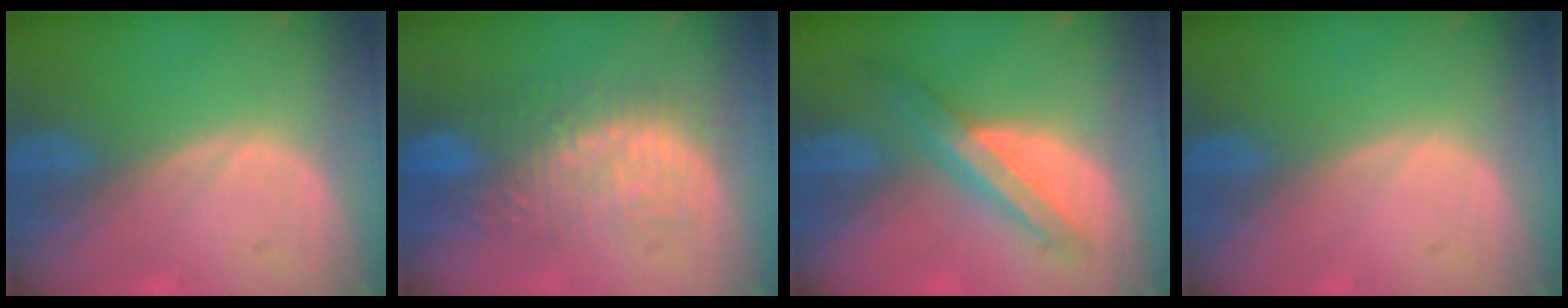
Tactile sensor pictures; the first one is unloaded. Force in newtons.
{"total": 9.4, "press": 9.0, "slide": 2.7}
{"total": 7.1, "press": 6.0, "slide": 3.8}
{"total": 0.0}